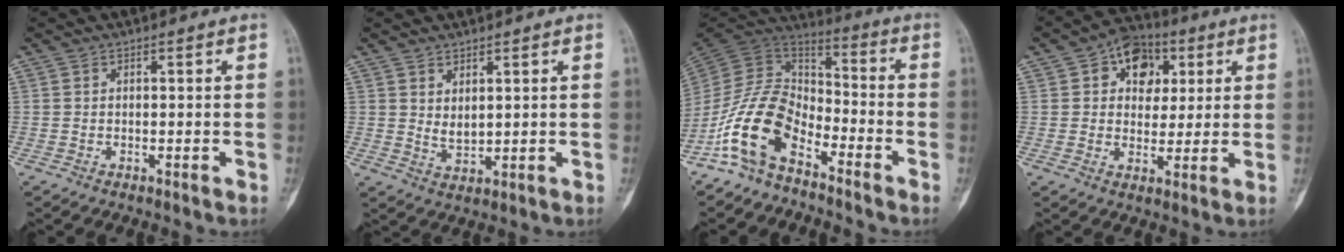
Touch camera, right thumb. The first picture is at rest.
{"total": 3.1, "force": [1.4, 1.6, 2.3], "torque": [-0.037, -0.019, 0.033]}
{"total": 13.9, "force": [-8.3, 7.6, 8.2], "torque": [-0.150, 0.078, -0.176]}
{"total": 10.4, "force": [3.8, 7.7, 5.9], "torque": [-0.040, -0.001, 0.053]}